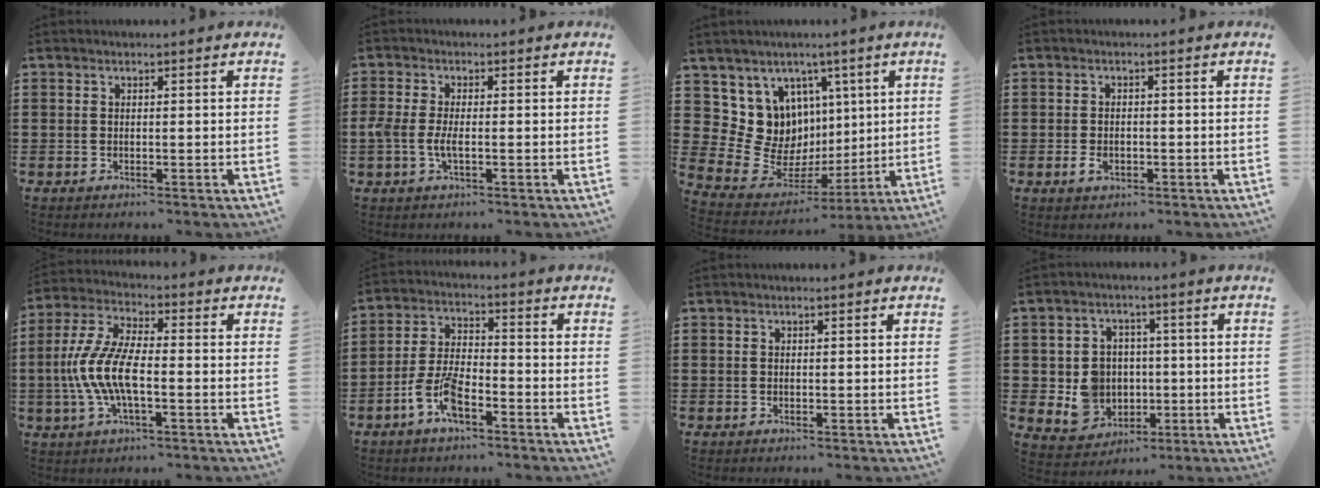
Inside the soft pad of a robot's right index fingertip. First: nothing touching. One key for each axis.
{"total": 3.4, "fx": -0.8, "fy": 1.2, "fz": 3.1, "tx": -0.068, "ty": -0.001, "tz": -0.018}
{"total": 11.3, "fx": 2.8, "fy": 10.8, "fz": 2.1, "tx": -0.069, "ty": -0.043, "tz": 0.064}
{"total": 1.9, "fx": -0.7, "fy": 1.2, "fz": 1.3, "tx": -0.032, "ty": -0.001, "tz": -0.016}
{"total": 9.3, "fx": -2.2, "fy": 3.3, "fz": 8.4, "tx": -0.205, "ty": -0.016, "tz": -0.050}
{"total": 7.2, "fx": -4.1, "fy": 2.7, "fz": 5.4, "tx": -0.136, "ty": -0.006, "tz": -0.083}
{"total": 0.0}
{"total": 6.9, "fx": -0.2, "fy": 6.5, "fz": 2.5, "tx": -0.084, "ty": 0.009, "tz": 0.003}